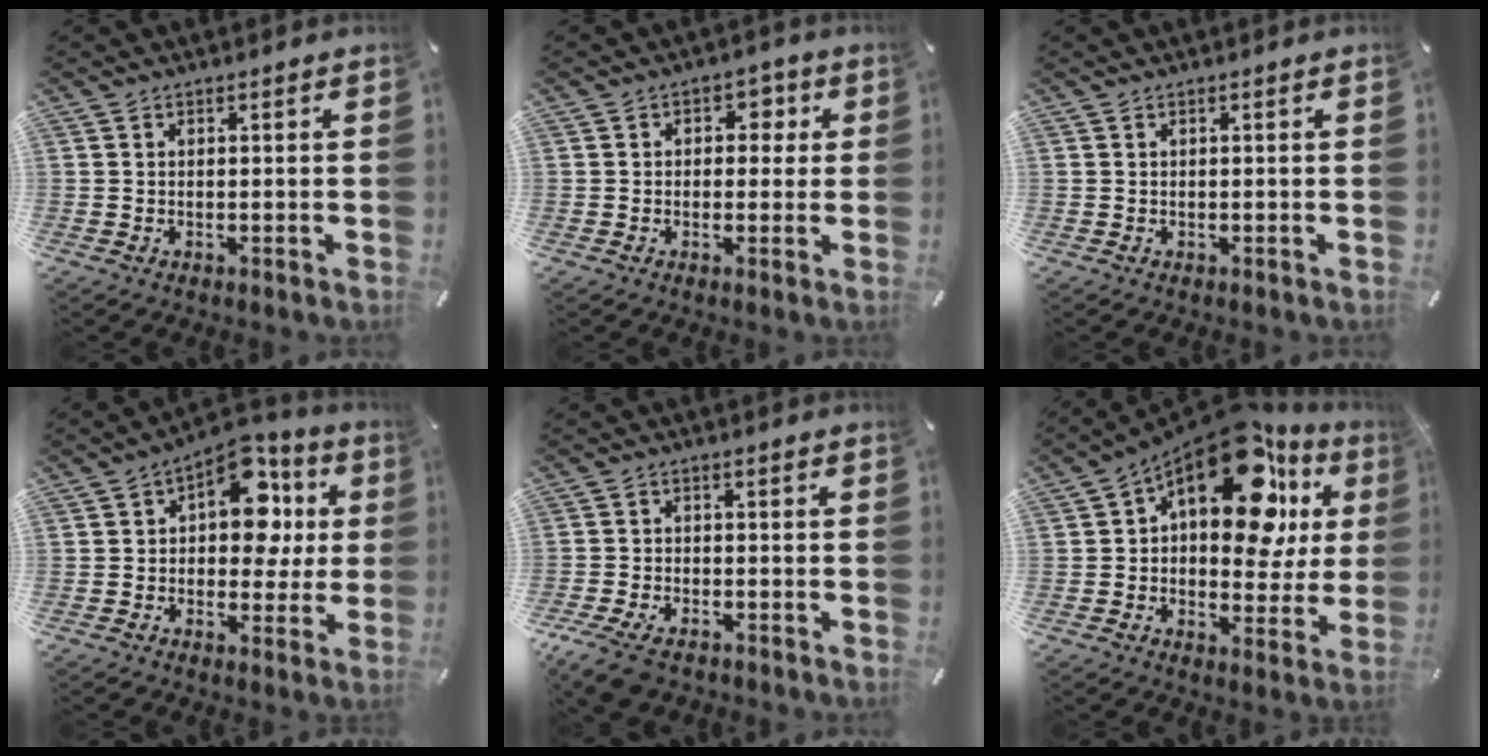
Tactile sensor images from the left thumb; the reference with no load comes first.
{"total": 4.1, "force": [0.1, 3.4, 2.4], "torque": [-0.019, 0.001, -0.008]}
{"total": 0.0}
{"total": 14.1, "force": [4.2, 9.4, 9.6], "torque": [-0.130, -0.028, 0.074]}
{"total": 6.2, "force": [-4.2, 3.3, 3.1], "torque": [-0.080, 0.010, -0.082]}
{"total": 22.4, "force": [11.5, 11.3, 15.6], "torque": [-0.221, -0.079, 0.195]}